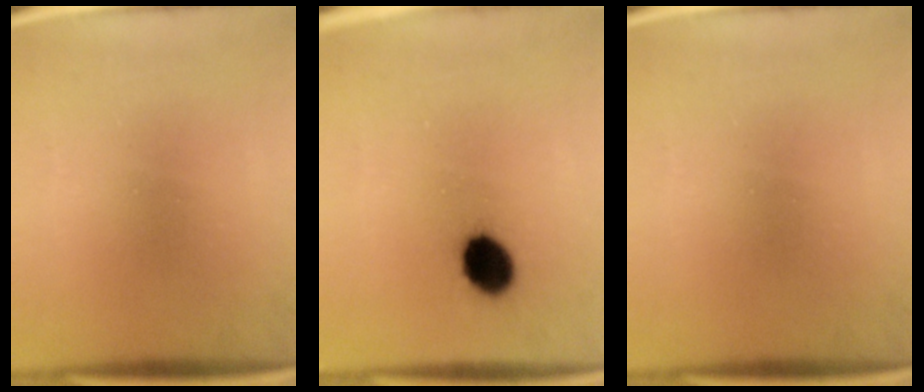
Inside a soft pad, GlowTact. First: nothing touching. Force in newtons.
{"total": 6.8}
{"total": 0.0}